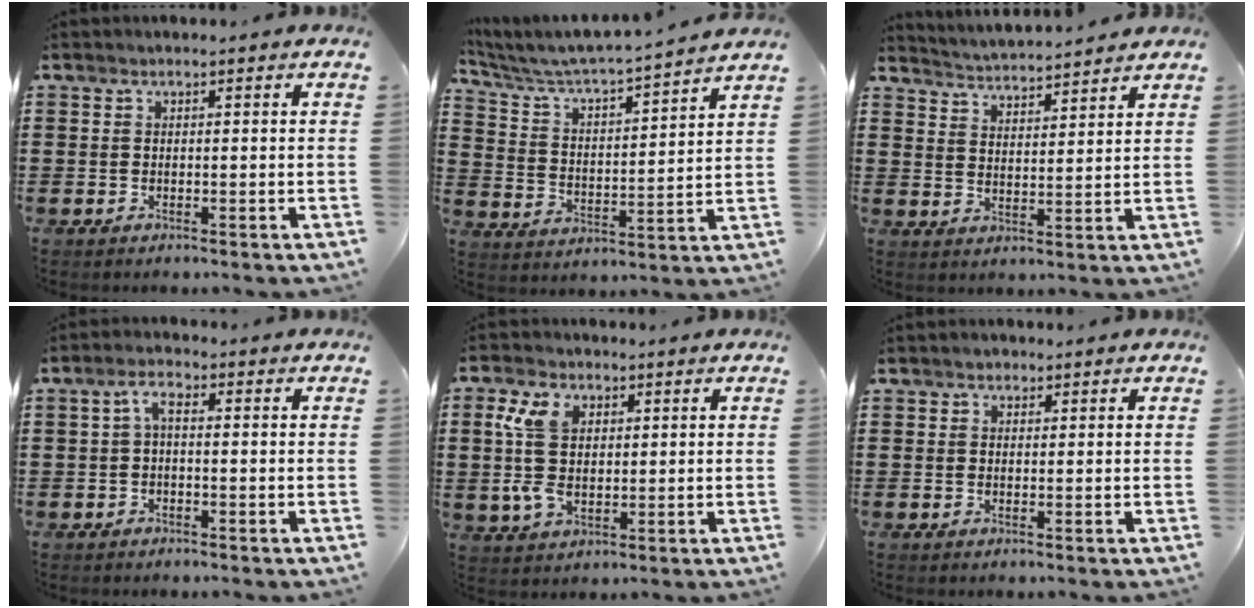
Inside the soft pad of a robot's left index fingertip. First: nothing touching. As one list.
[{"total": 4.0, "force": [3.8, 0.0, 1.3], "torque": [-0.048, -0.036, 0.053]}, {"total": 3.4, "force": [3.4, -0.3, -0.1], "torque": [-0.014, -0.023, 0.057]}, {"total": 2.6, "force": [-0.2, 1.1, 2.4], "torque": [-0.055, 0.010, -0.010]}, {"total": 8.2, "force": [1.7, 5.4, 6.0], "torque": [-0.152, 0.008, 0.026]}, {"total": 1.0, "force": [0.5, 0.8, 0.0], "torque": [0.005, 0.002, 0.008]}]